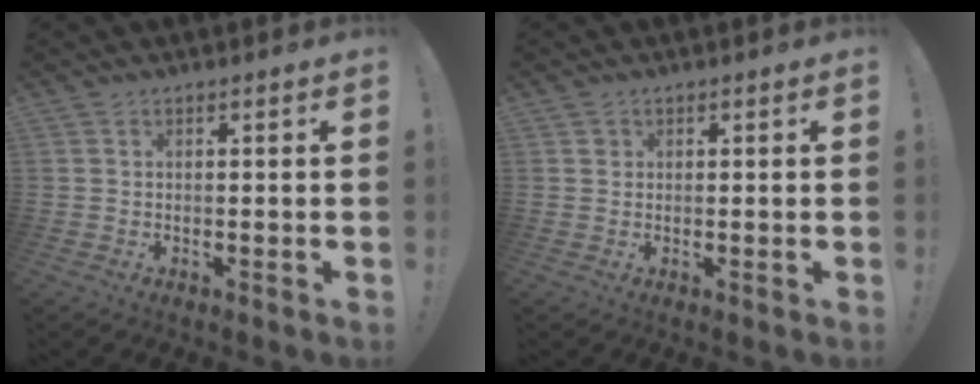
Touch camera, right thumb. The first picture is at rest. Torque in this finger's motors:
{"motor_torque": [-0.19, 0.02, -0.04, 0.08, -0.04]}